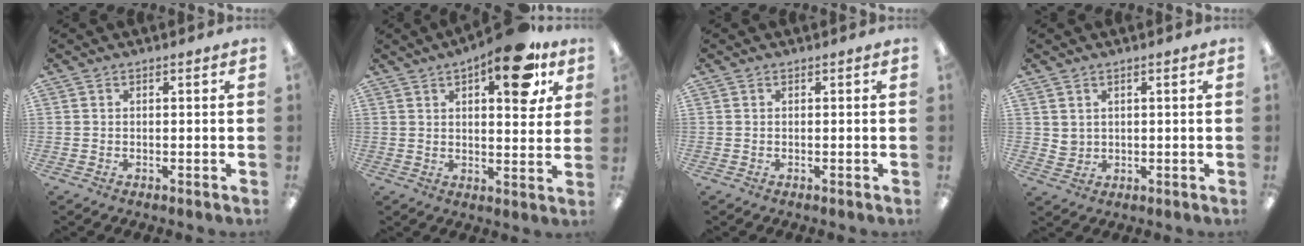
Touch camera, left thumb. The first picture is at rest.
{"total": 16.0, "force": [8.5, 6.1, 12.1], "torque": [-0.153, -0.037, 0.130]}
{"total": 0.0}
{"total": 2.7, "force": [1.7, 2.0, 0.7], "torque": [-0.019, -0.002, 0.031]}